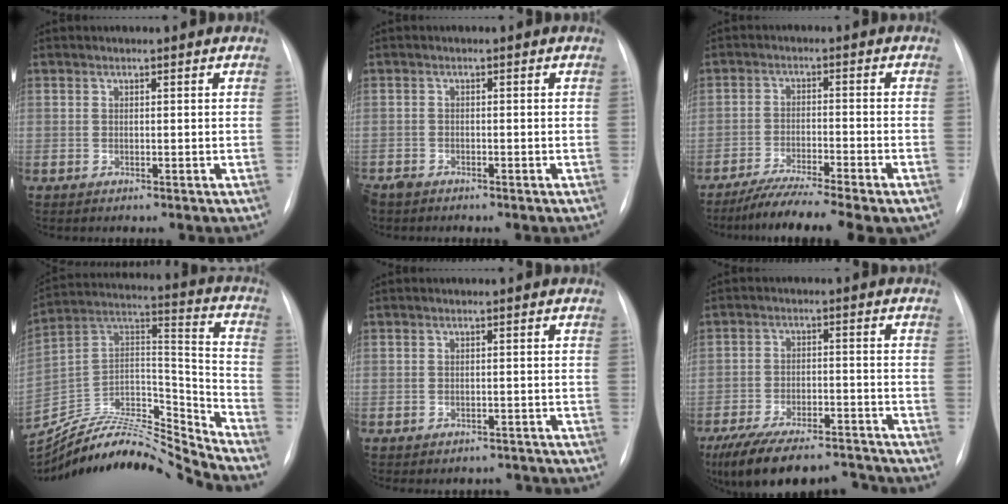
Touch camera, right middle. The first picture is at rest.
{"total": 1.9, "force": [-1.7, 0.9, 0.4], "torque": [-0.008, -0.001, -0.027]}
{"total": 11.3, "force": [-9.1, 0.7, 6.6], "torque": [-0.104, -0.023, -0.143]}
{"total": 22.5, "force": [-21.9, 0.9, 5.2], "torque": [-0.106, 0.044, -0.366]}
{"total": 3.9, "force": [-3.4, 1.9, 0.0], "torque": [0.002, 0.014, -0.041]}
{"total": 15.5, "force": [-13.3, 4.5, 6.4], "torque": [-0.129, -0.001, -0.204]}